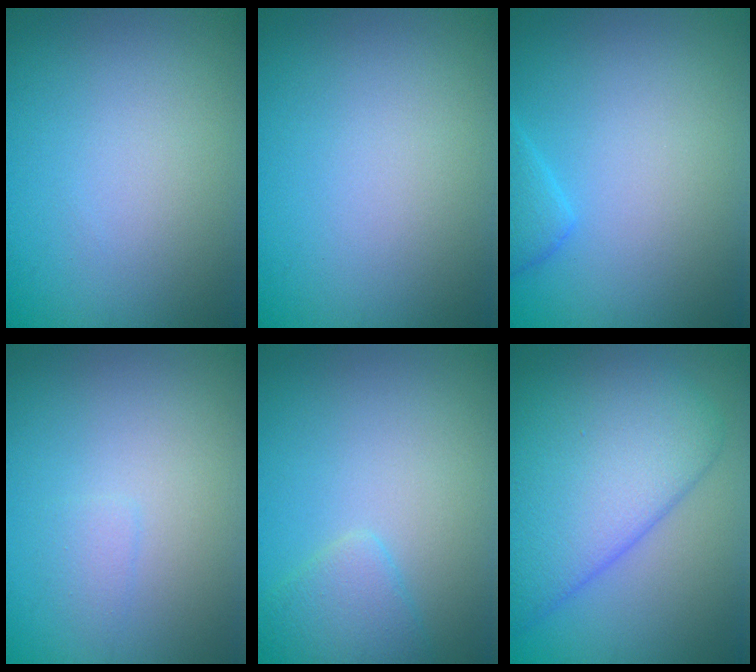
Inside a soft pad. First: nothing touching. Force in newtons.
{"total": 0.0}
{"total": 1.7, "press": 1.7, "slide": 0.1}
{"total": 0.9, "press": 0.9, "slide": 0.1}
{"total": 2.5, "press": 2.5, "slide": 0.2}
{"total": 9.0, "press": 8.9, "slide": 0.5}